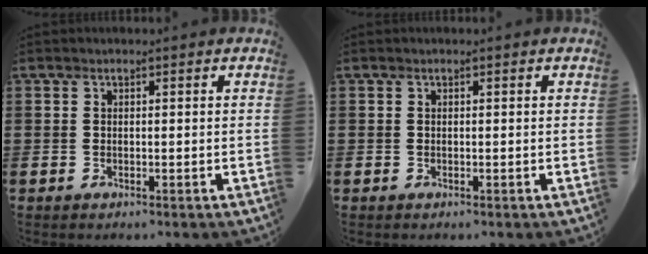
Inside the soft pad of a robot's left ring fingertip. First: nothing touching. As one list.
[{"total": 0.0}]